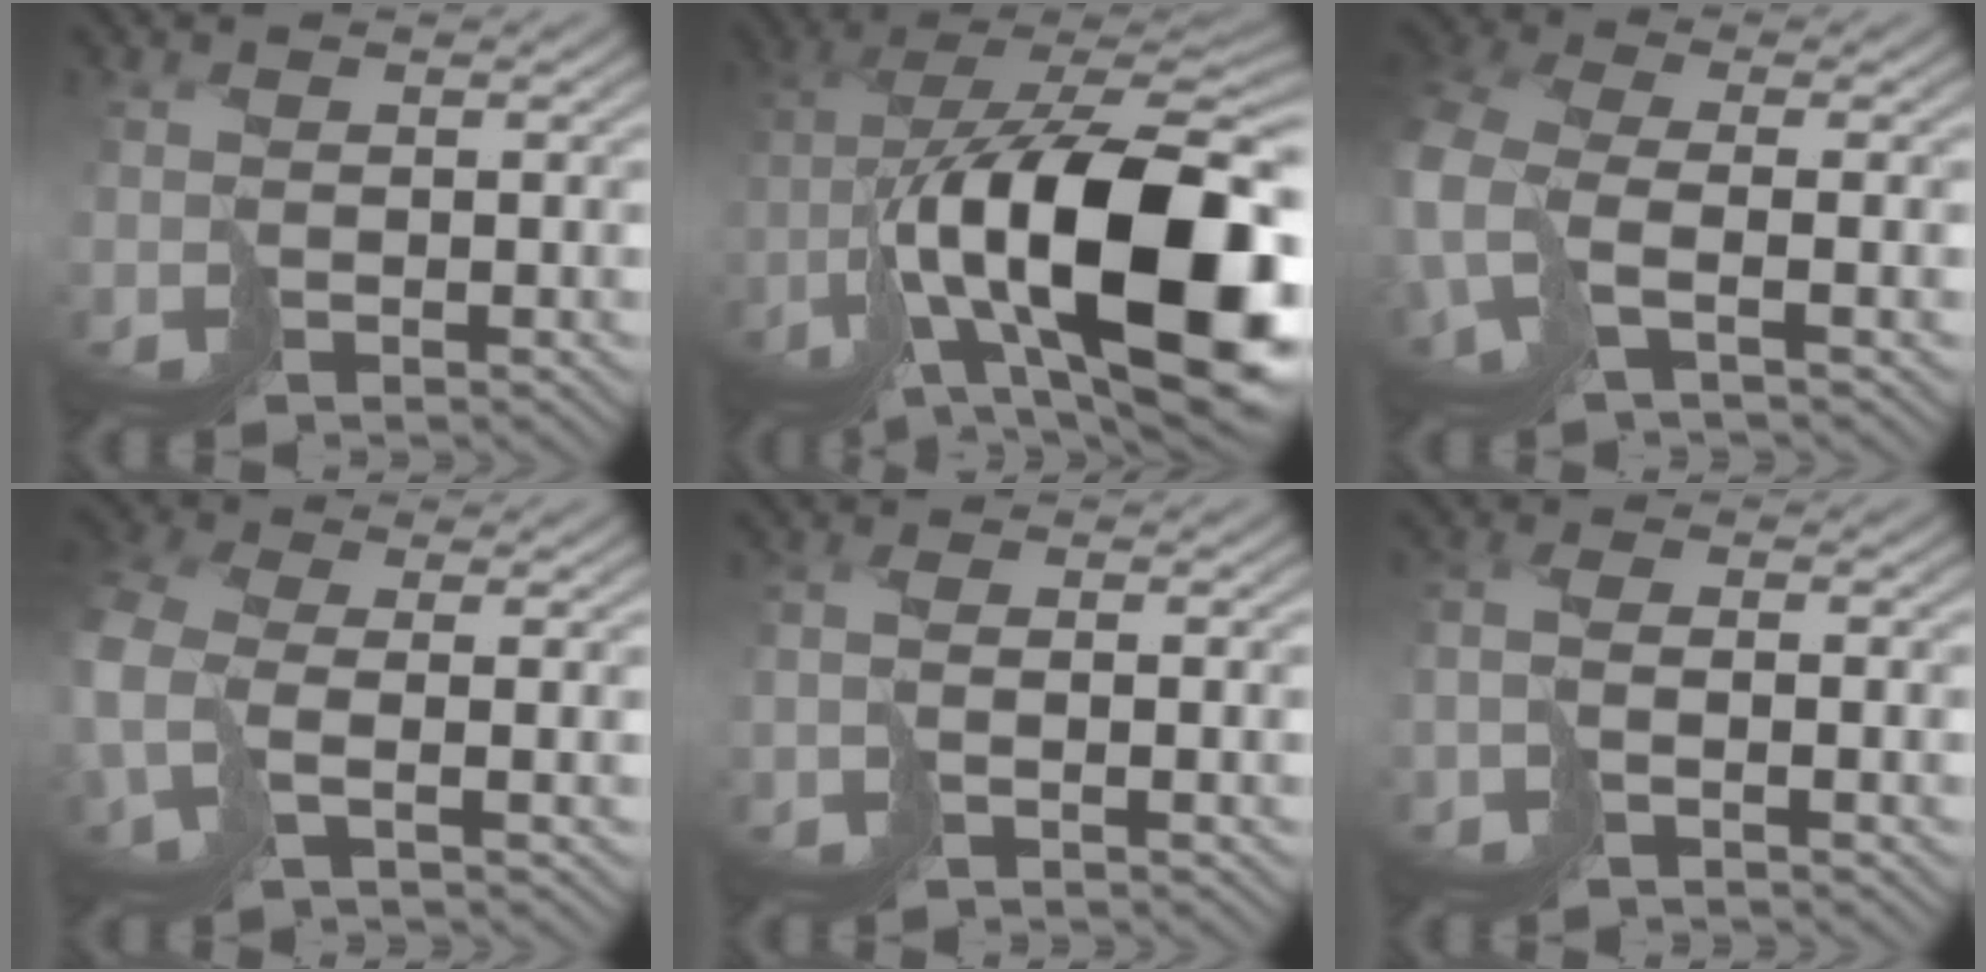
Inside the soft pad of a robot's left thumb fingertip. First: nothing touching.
{"total": 20.2, "force": [-4.1, 10.2, 17.0], "torque": [-0.314, -0.020, -0.054]}
{"total": 8.6, "force": [-0.8, 4.4, 7.3], "torque": [-0.214, -0.007, -0.026]}
{"total": 7.7, "force": [-0.7, 4.4, 6.3], "torque": [-0.199, -0.008, -0.020]}
{"total": 2.8, "force": [-1.1, 0.9, 2.5], "torque": [-0.047, -0.004, -0.026]}
{"total": 4.1, "force": [-1.9, 1.4, 3.4], "torque": [-0.070, -0.005, -0.040]}